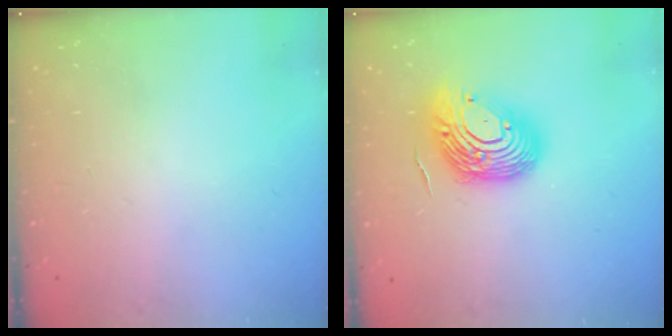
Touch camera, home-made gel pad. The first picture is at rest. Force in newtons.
{"total": 16.3, "press": 16.2, "slide": 2.1}